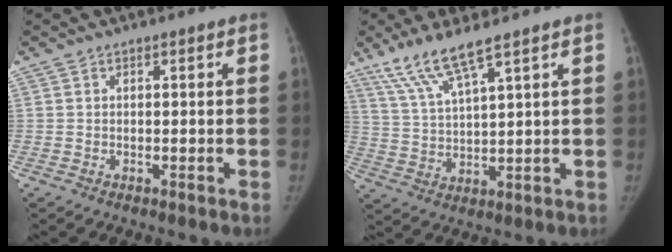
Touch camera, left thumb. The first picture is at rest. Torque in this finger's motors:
{"motor_torque": [0.32, 0.02, 0.98, -0.78, 0.07]}